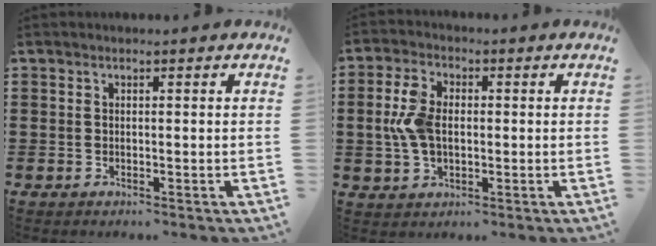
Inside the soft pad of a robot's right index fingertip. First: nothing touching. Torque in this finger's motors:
{"motor_torque": [0.54, -0.27, 0.48, 0.05]}